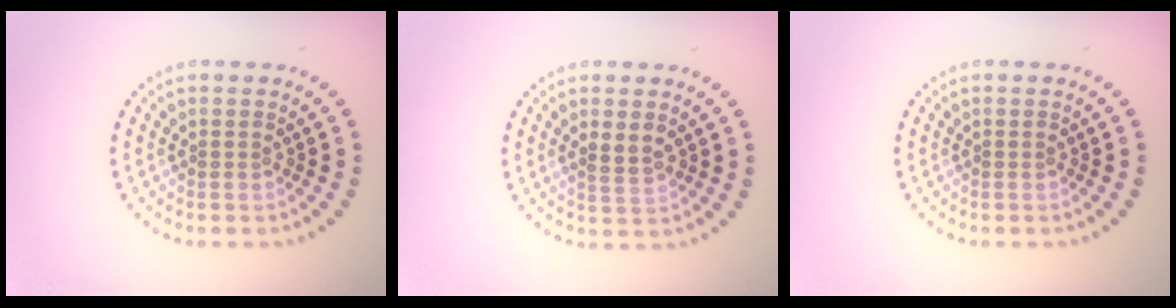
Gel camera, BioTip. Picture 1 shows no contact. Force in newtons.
{"total": 1.8, "press": 1.7, "slide": 0.7}
{"total": 0.0}